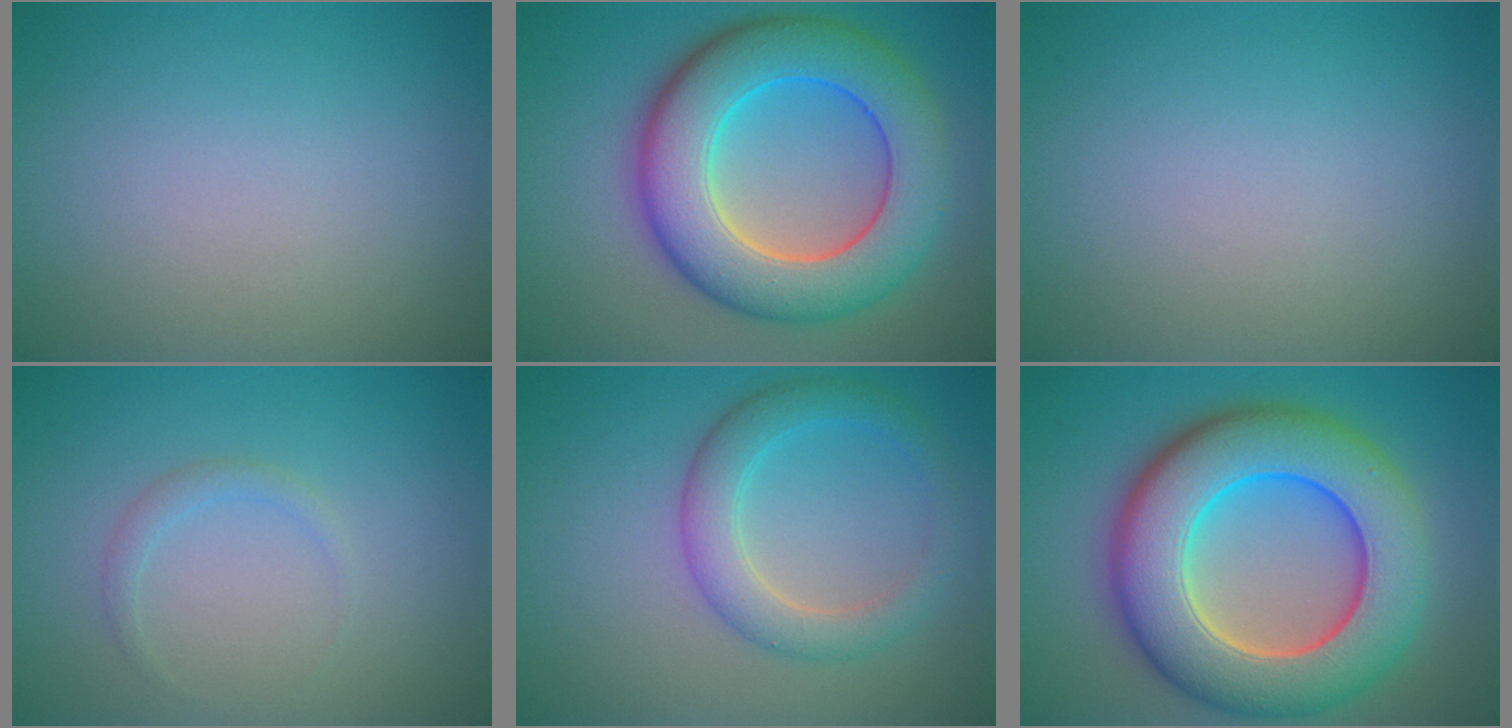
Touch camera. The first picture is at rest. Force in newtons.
{"total": 10.6, "press": 10.6, "slide": 0.1}
{"total": 0.0}
{"total": 1.0, "press": 1.0, "slide": 0.1}
{"total": 3.9, "press": 3.9, "slide": 0.1}
{"total": 12.6, "press": 12.5, "slide": 0.8}